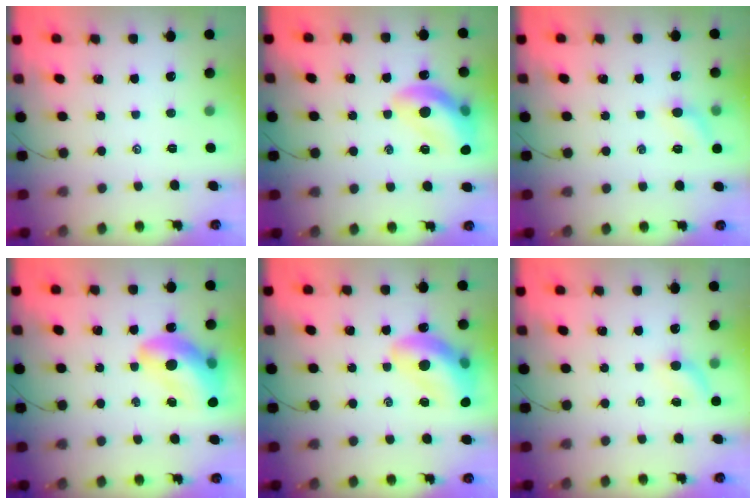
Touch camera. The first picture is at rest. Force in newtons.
{"total": 13.7, "press": 13.6, "slide": 1.5}
{"total": 6.8, "press": 6.5, "slide": 2.1}
{"total": 15.9, "press": 15.3, "slide": 4.6}
{"total": 18.0, "press": 17.5, "slide": 4.3}
{"total": 5.3, "press": 5.2, "slide": 1.1}